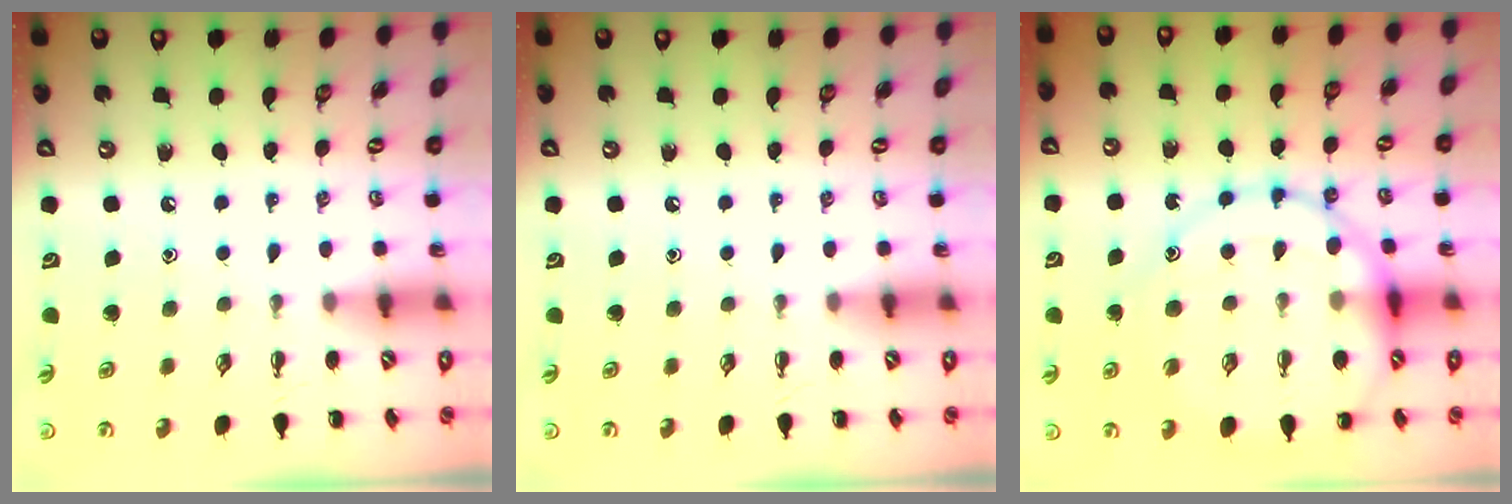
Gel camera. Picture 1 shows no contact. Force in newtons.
{"total": 0.0}
{"total": 17.5, "press": 17.2, "slide": 3.4}